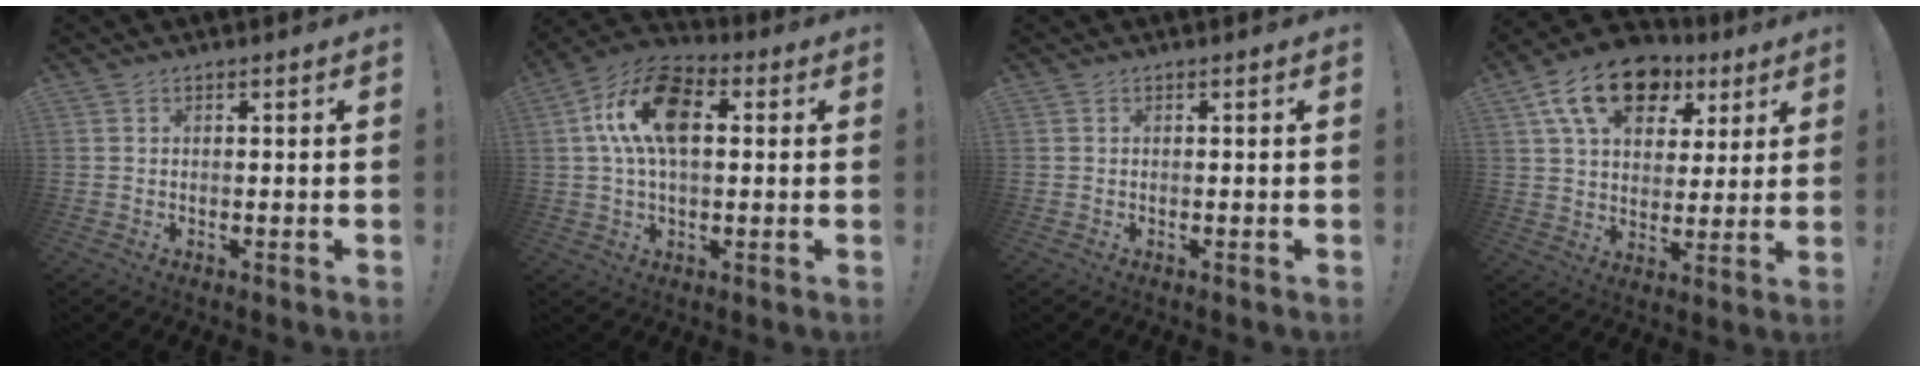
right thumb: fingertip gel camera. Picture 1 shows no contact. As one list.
[{"total": 16.0, "force": [3.5, 8.8, 12.9], "torque": [-0.221, 0.012, 0.065]}, {"total": 0.0}, {"total": 17.2, "force": [8.5, 11.1, 10.1], "torque": [-0.159, -0.034, 0.154]}]